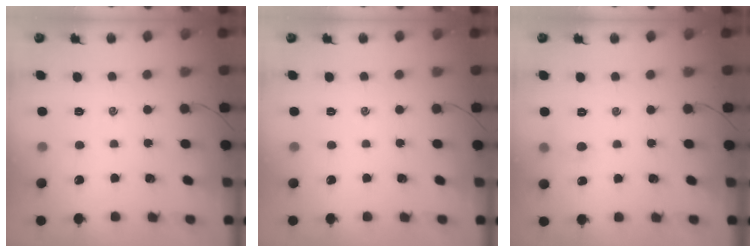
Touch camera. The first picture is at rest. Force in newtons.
{"total": 0.0}
{"total": 4.6, "press": 4.4, "slide": 1.5}